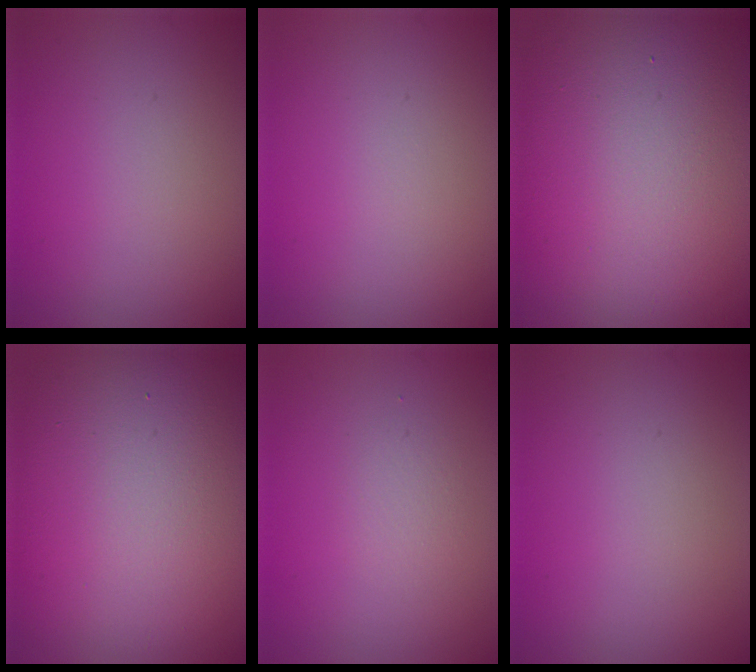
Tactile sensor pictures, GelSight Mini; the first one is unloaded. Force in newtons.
{"total": 0.0}
{"total": 22.6, "press": 22.5, "slide": 0.6}
{"total": 18.2, "press": 18.1, "slide": 0.8}
{"total": 1.1, "press": 1.1, "slide": 0.0}
{"total": 0.0}